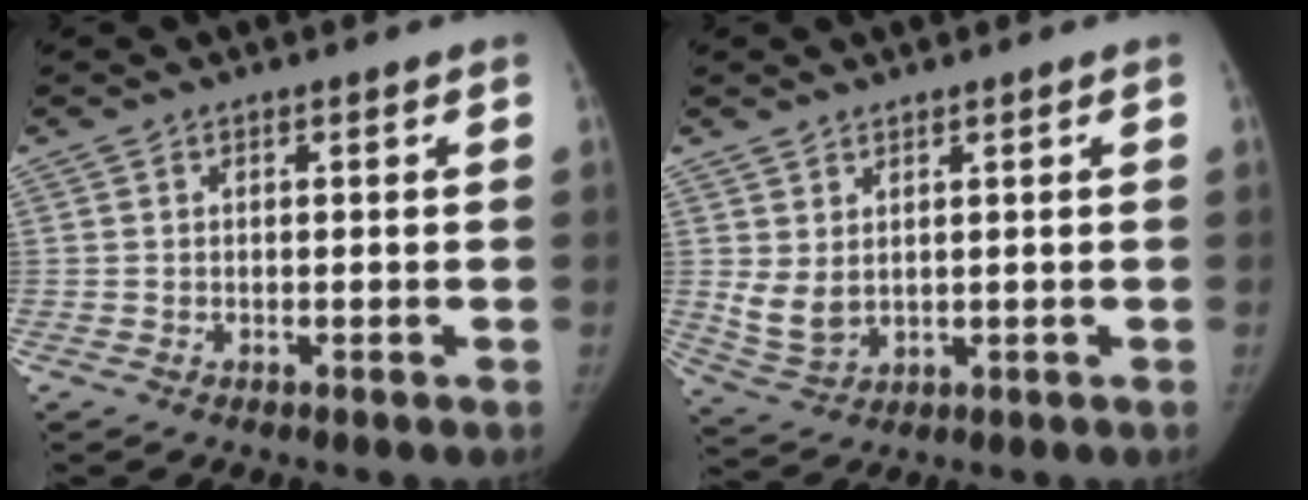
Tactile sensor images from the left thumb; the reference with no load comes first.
{"total": 5.0, "force": [1.4, 3.2, 3.6], "torque": [-0.069, -0.015, 0.041]}